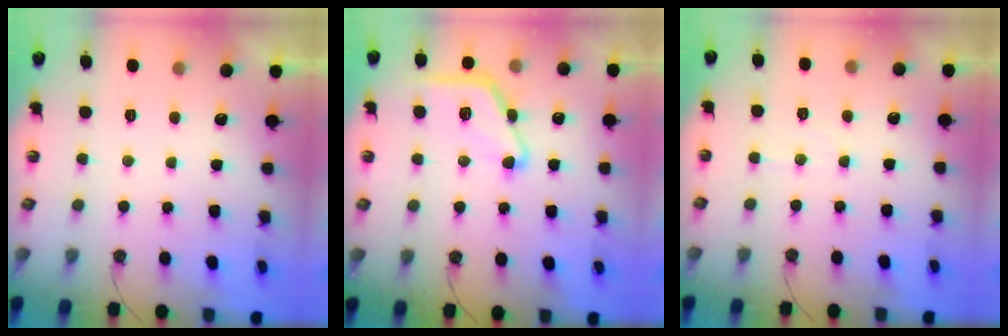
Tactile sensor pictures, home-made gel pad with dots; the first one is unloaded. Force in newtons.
{"total": 12.4, "press": 12.4, "slide": 0.1}
{"total": 4.5, "press": 4.5, "slide": 0.2}